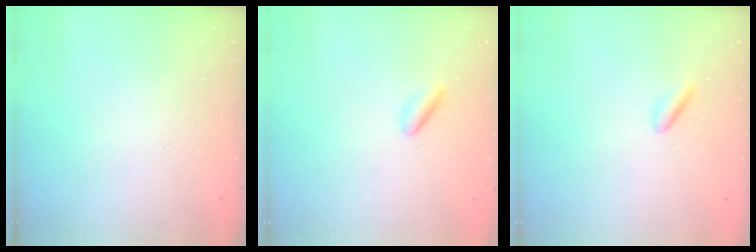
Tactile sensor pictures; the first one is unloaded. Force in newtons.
{"total": 2.8, "press": 2.6, "slide": 1.0}
{"total": 2.7, "press": 2.5, "slide": 0.9}